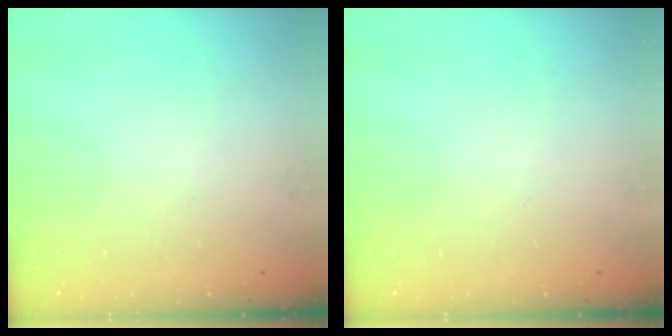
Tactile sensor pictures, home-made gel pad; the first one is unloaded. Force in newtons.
{"total": 0.0}